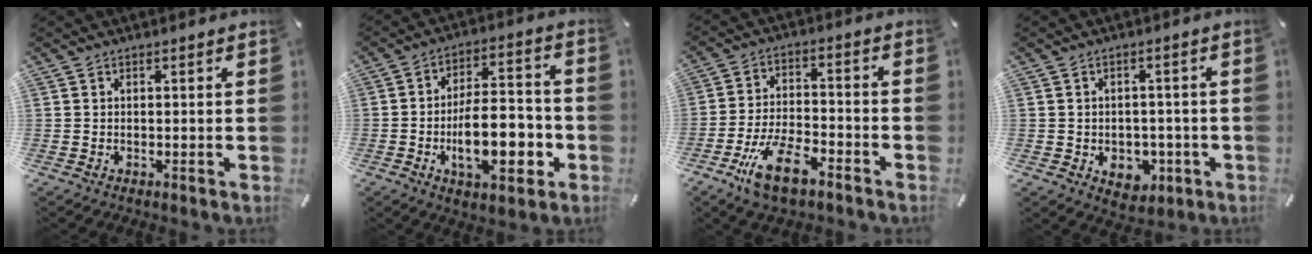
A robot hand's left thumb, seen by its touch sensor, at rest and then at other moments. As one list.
[{"total": 15.9, "force": [-4.3, 8.2, 13.0], "torque": [-0.200, 0.005, -0.072]}, {"total": 12.7, "force": [-7.5, 5.2, 8.8], "torque": [-0.174, 0.033, -0.135]}, {"total": 6.1, "force": [-1.8, 4.9, 3.1], "torque": [-0.034, 0.010, -0.027]}]